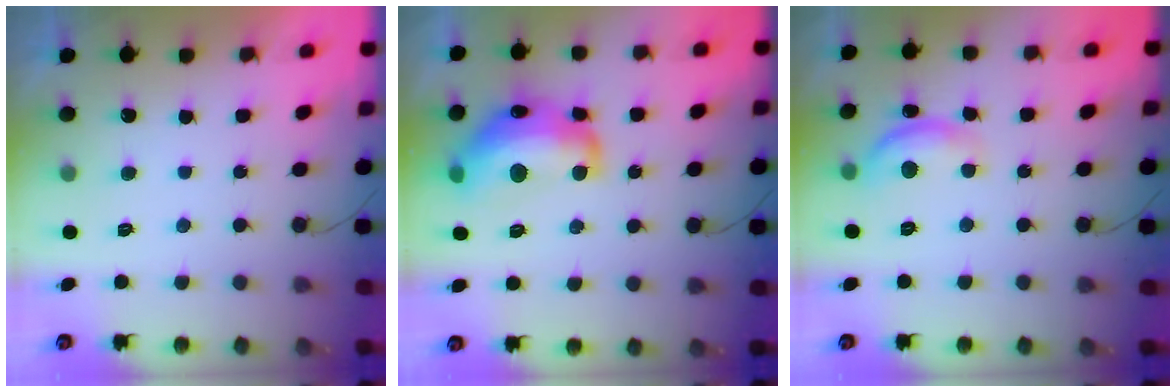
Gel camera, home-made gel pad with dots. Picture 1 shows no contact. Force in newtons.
{"total": 17.1, "press": 17.1, "slide": 0.9}
{"total": 10.5, "press": 10.5, "slide": 0.6}